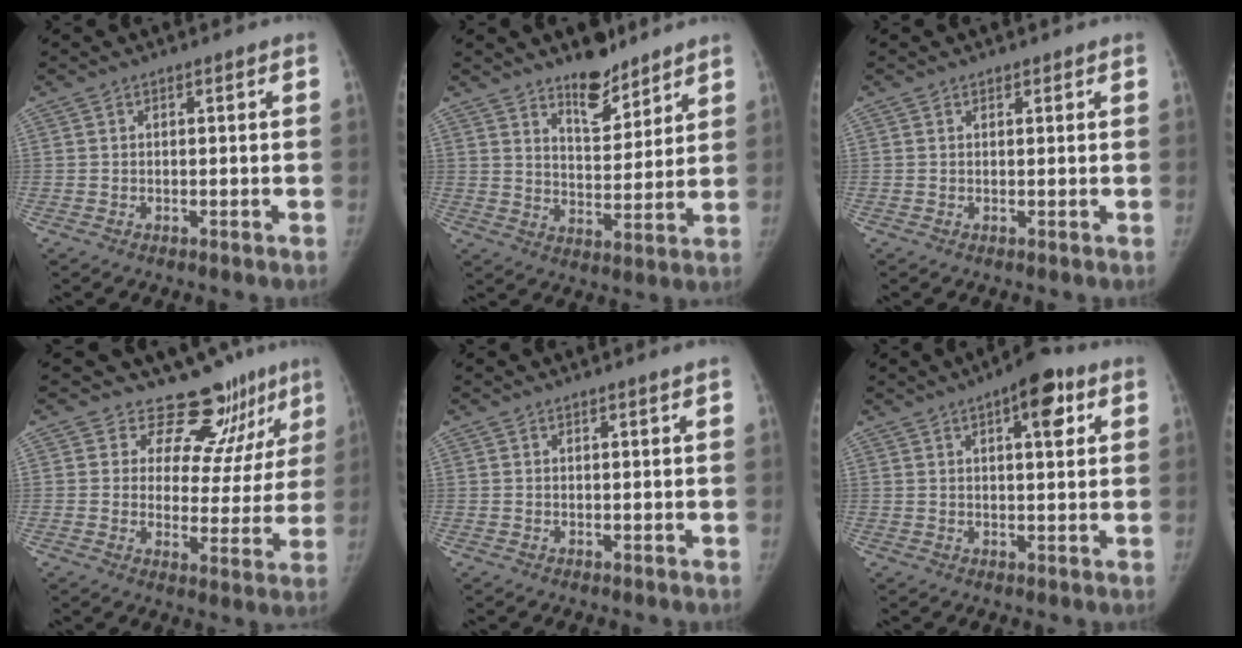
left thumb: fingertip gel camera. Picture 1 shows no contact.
{"total": 9.1, "force": [7.1, 3.7, 4.3], "torque": [-0.041, -0.058, 0.121]}
{"total": 0.5, "force": [0.4, 0.3, -0.1], "torque": [0.004, -0.003, 0.004]}
{"total": 12.1, "force": [10.2, 5.5, 3.2], "torque": [0.010, -0.078, 0.124]}
{"total": 0.8, "force": [0.6, -0.3, 0.4], "torque": [-0.010, -0.006, 0.011]}
{"total": 8.2, "force": [3.7, 3.0, 6.6], "torque": [-0.072, -0.007, 0.048]}